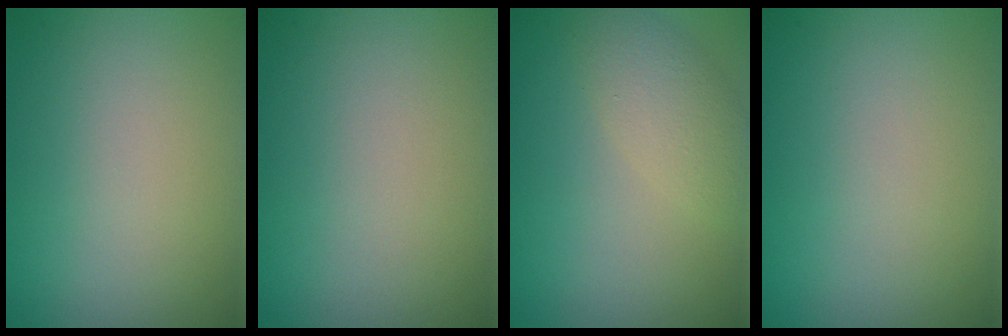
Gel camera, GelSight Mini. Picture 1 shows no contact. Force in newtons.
{"total": 0.0}
{"total": 2.9, "press": 2.9, "slide": 0.2}
{"total": 0.0}